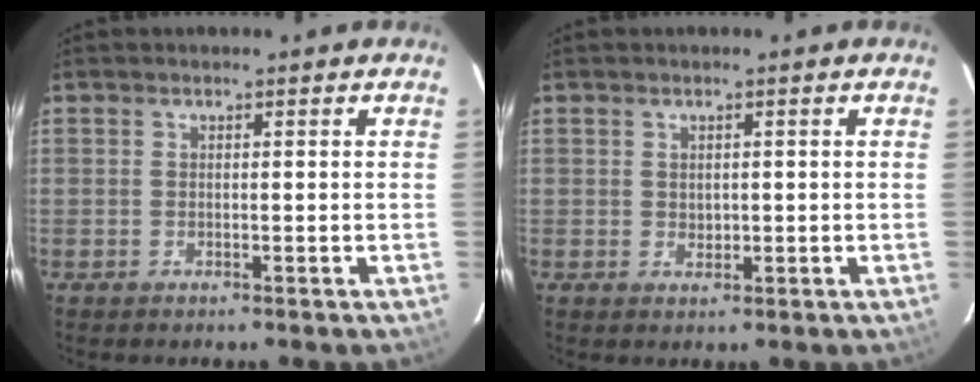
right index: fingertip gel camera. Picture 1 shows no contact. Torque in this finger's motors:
{"motor_torque": [-0.06, -0.03, -0.02, 0.00]}